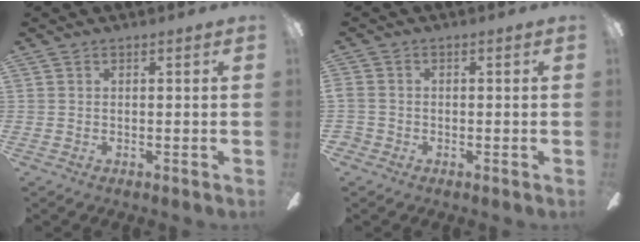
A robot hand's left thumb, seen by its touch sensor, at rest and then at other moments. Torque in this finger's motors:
{"motor_torque": [-0.09, 0.25, 0.04, 0.00, 0.06]}